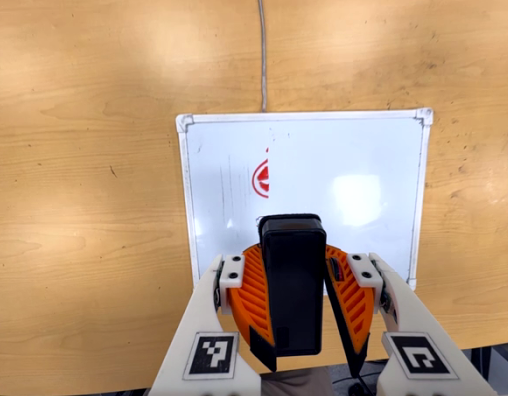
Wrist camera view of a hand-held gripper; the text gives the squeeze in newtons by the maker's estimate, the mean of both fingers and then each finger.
{"total": 9.9, "left": 9.6, "right": 10.2}